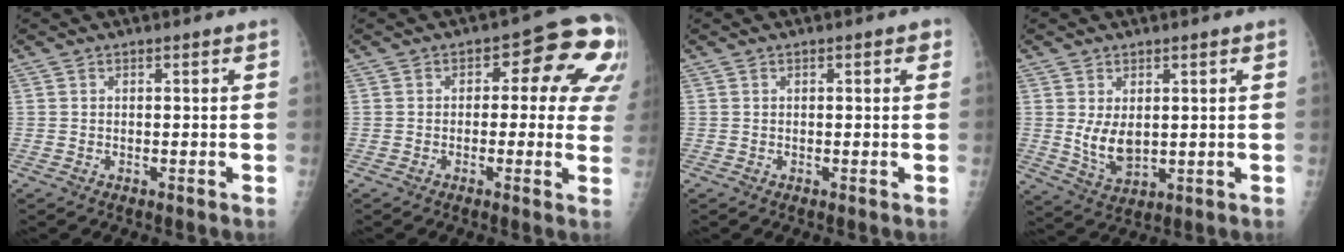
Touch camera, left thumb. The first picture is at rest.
{"total": 13.0, "force": [2.8, 6.6, 10.8], "torque": [-0.076, 0.016, 0.021]}
{"total": 1.8, "force": [0.6, 0.8, 1.5], "torque": [-0.016, 0.003, 0.005]}
{"total": 6.5, "force": [0.7, 3.9, 5.1], "torque": [-0.080, -0.016, 0.027]}